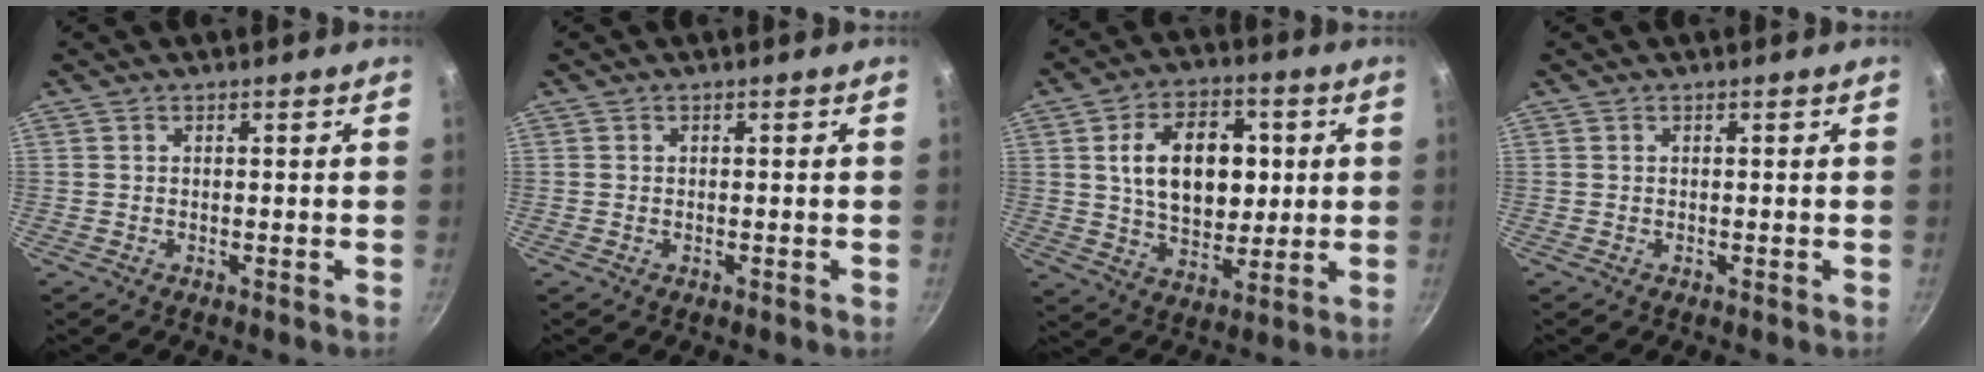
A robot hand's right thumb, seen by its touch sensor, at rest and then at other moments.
{"total": 0.0}
{"total": 16.4, "force": [2.9, 10.9, 11.9], "torque": [-0.151, -0.001, 0.047]}
{"total": 0.0}